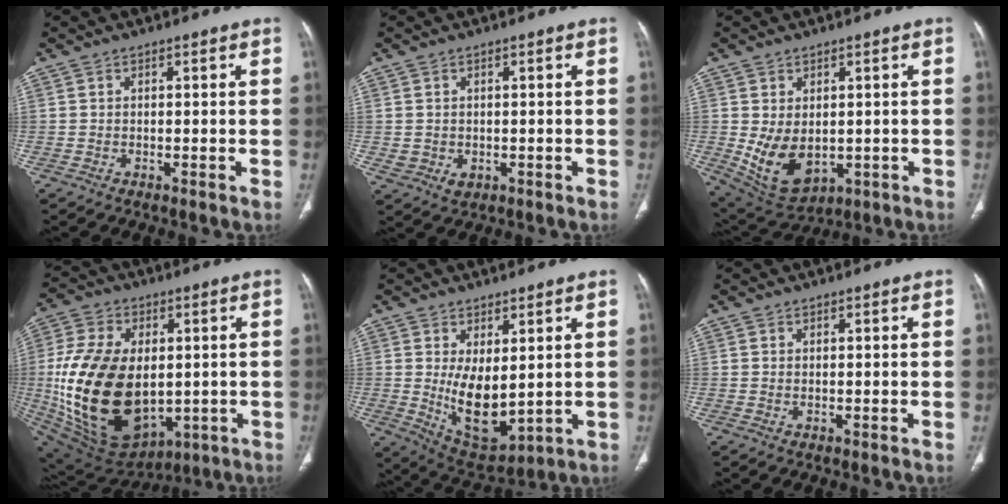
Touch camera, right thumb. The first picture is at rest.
{"total": 2.9, "force": [-0.2, 2.5, 1.5], "torque": [-0.021, -0.004, 0.011]}
{"total": 10.1, "force": [-0.8, 6.7, 7.5], "torque": [-0.118, -0.011, 0.015]}
{"total": 25.9, "force": [-1.0, 16.3, 20.1], "torque": [-0.391, -0.018, 0.015]}
{"total": 10.6, "force": [1.0, 5.4, 9.1], "torque": [-0.132, -0.029, 0.044]}
{"total": 0.0}